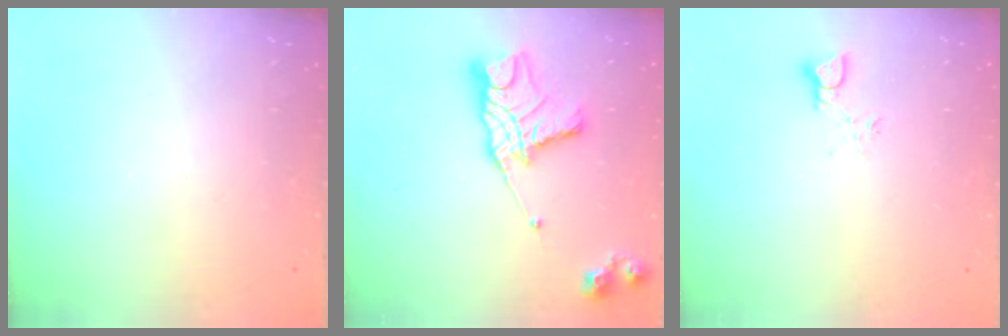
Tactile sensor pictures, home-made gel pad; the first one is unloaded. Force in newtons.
{"total": 15.2, "press": 15.1, "slide": 1.3}
{"total": 2.2, "press": 2.2, "slide": 0.1}